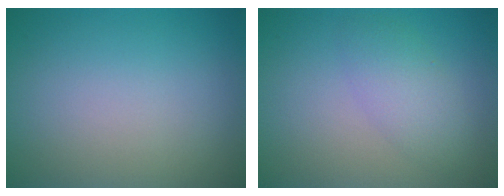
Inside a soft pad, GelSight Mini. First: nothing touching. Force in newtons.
{"total": 3.0, "press": 3.0, "slide": 0.1}